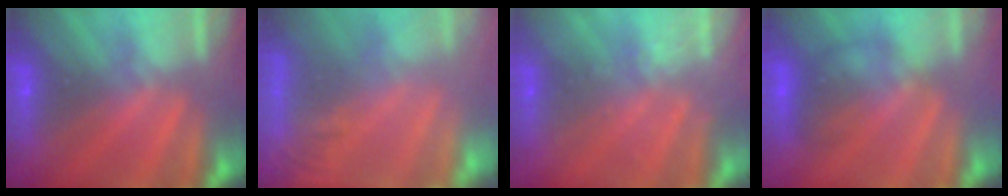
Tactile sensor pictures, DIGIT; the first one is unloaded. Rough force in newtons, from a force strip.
{"total": 5.7}
{"total": 2.1}
{"total": 1.7}